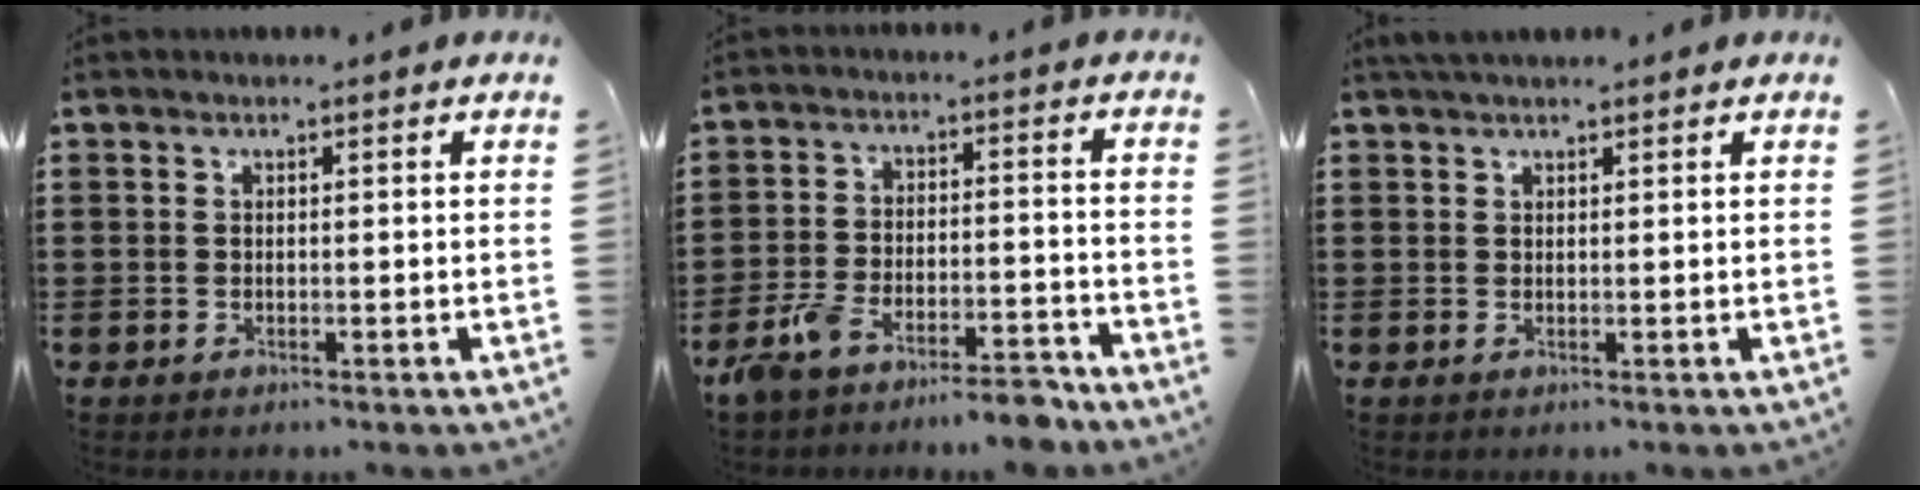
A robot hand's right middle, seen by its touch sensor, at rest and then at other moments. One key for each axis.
{"total": 7.5, "fx": -6.9, "fy": 1.1, "fz": 2.9, "tx": -0.067, "ty": 0.005, "tz": -0.134}
{"total": 1.4, "fx": 1.3, "fy": 0.1, "fz": 0.6, "tx": -0.013, "ty": 0.002, "tz": 0.024}